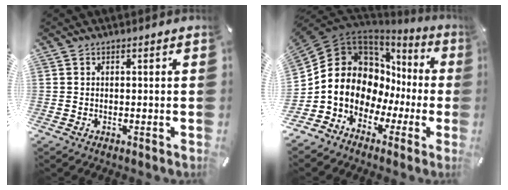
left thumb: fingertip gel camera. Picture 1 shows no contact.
{"total": 12.9, "force": [0.8, 11.7, 5.4], "torque": [-0.123, -0.037, 0.020]}